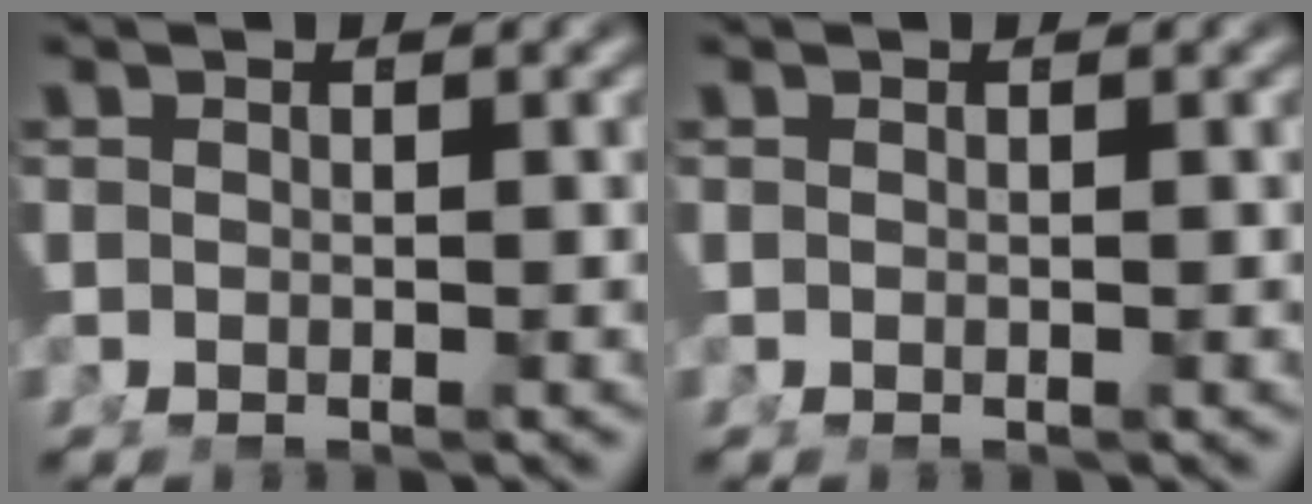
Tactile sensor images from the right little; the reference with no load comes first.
{"total": 0.0}